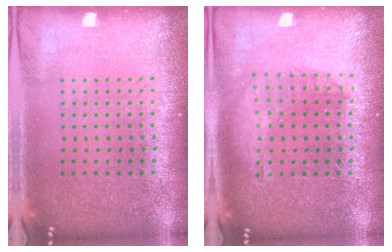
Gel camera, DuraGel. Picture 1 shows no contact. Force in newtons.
{"total": 1.4, "press": 1.4, "slide": 0.4}